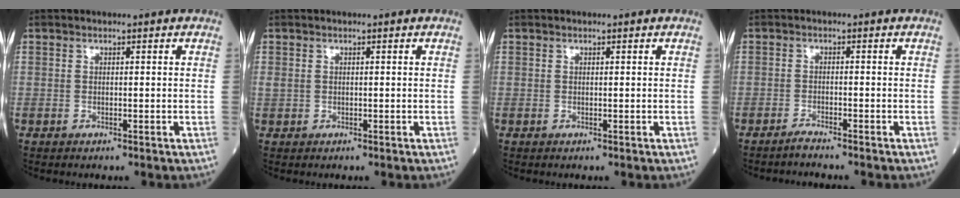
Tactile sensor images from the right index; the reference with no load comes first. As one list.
[{"total": 1.0, "force": [0.2, 0.9, 0.5], "torque": [-0.014, 0.011, 0.009]}, {"total": 0.0}, {"total": 1.7, "force": [-1.6, -0.3, 0.4], "torque": [-0.012, -0.003, -0.030]}]